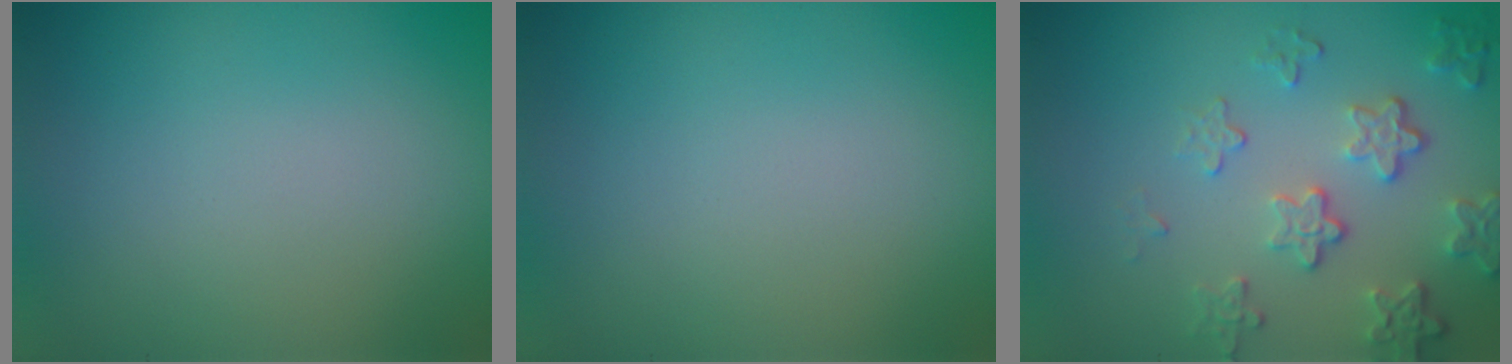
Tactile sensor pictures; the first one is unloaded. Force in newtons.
{"total": 0.0}
{"total": 4.2, "press": 3.2, "slide": 2.7}